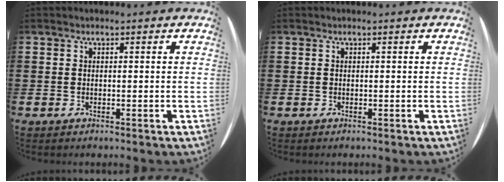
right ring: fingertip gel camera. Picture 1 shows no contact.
{"total": 0.0}